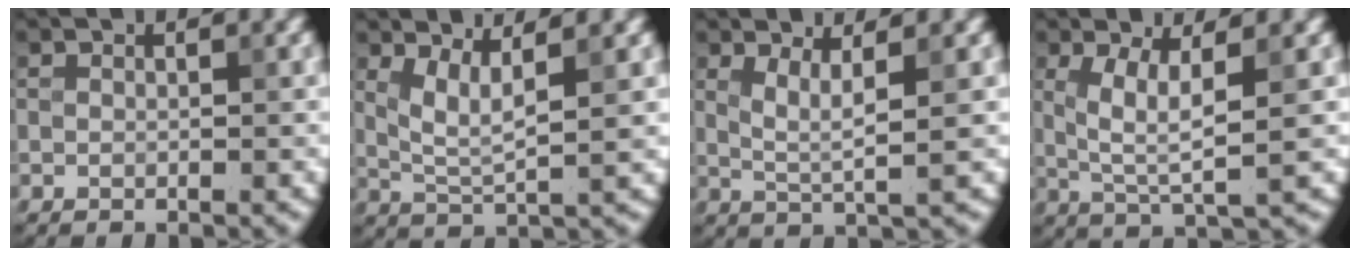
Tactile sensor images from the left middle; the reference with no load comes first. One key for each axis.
{"total": 3.2, "fx": 1.5, "fy": 0.6, "fz": 2.7, "tx": -0.059, "ty": -0.007, "tz": 0.035}
{"total": 2.6, "fx": 1.0, "fy": 0.5, "fz": 2.4, "tx": -0.047, "ty": -0.006, "tz": 0.022}
{"total": 4.0, "fx": 0.8, "fy": 0.8, "fz": 3.8, "tx": -0.079, "ty": -0.002, "tz": 0.021}